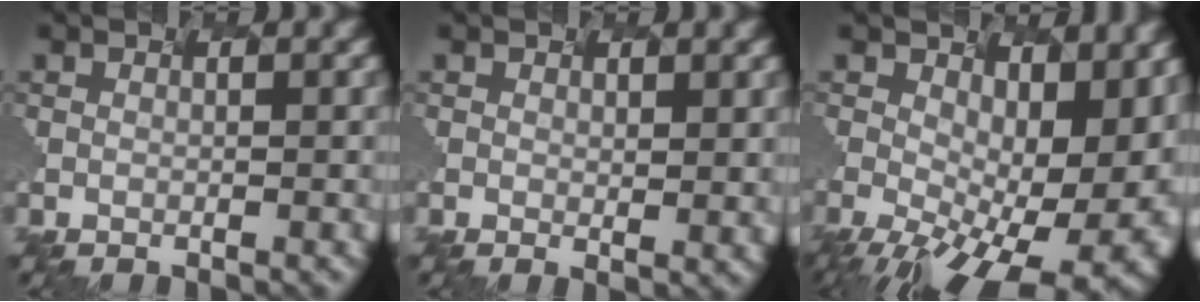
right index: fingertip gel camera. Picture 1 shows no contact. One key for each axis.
{"total": 0.7, "fx": -0.1, "fy": -0.7, "fz": 0.0, "tx": -0.014, "ty": -0.016, "tz": 0.029}
{"total": 11.4, "fx": -1.6, "fy": 4.5, "fz": 10.4, "tx": -0.144, "ty": -0.024, "tz": 0.035}